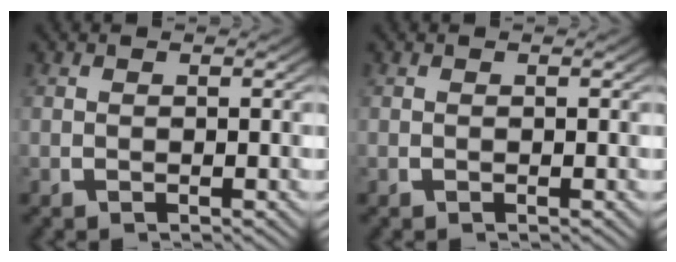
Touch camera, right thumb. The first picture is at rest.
{"total": 0.0}